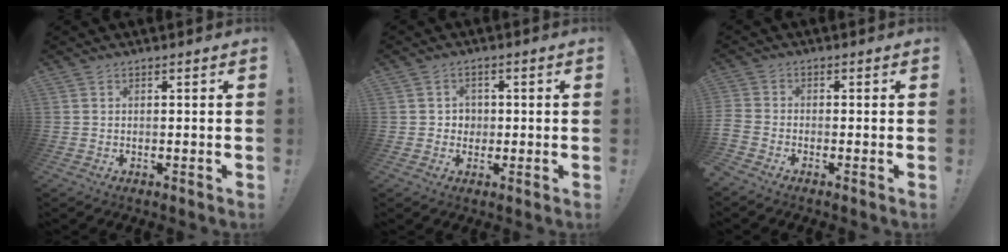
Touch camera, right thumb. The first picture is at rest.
{"total": 3.4, "force": [0.2, 3.4, 0.8], "torque": [-0.013, 0.000, 0.002]}
{"total": 2.4, "force": [-1.6, 1.2, 1.4], "torque": [-0.035, -0.002, -0.033]}